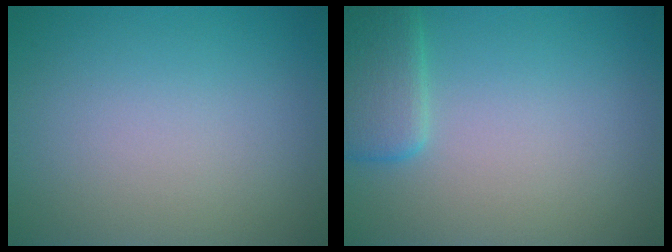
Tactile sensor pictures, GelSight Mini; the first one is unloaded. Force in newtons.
{"total": 3.1, "press": 3.1, "slide": 0.2}